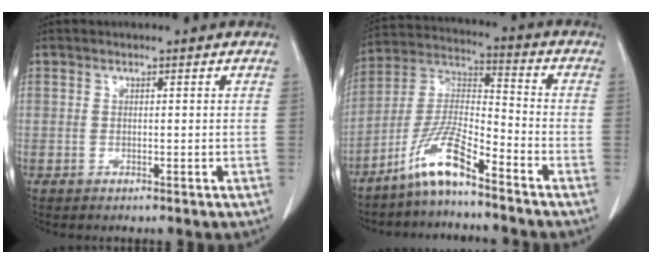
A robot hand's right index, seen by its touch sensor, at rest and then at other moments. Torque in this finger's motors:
{"motor_torque": [1.02, -0.89, 0.27, 0.16]}